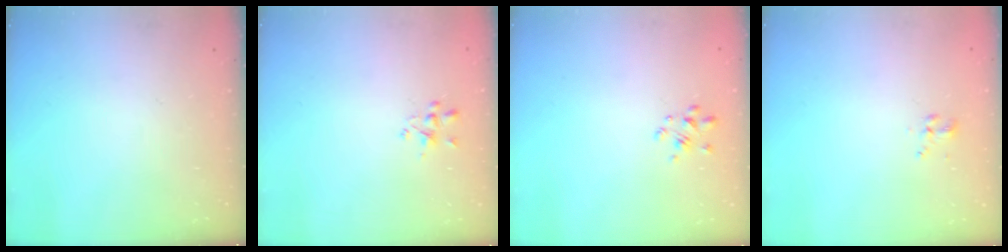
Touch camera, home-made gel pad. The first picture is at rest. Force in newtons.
{"total": 1.8, "press": 1.7, "slide": 0.7}
{"total": 2.7, "press": 2.4, "slide": 1.2}
{"total": 2.1, "press": 1.8, "slide": 1.1}